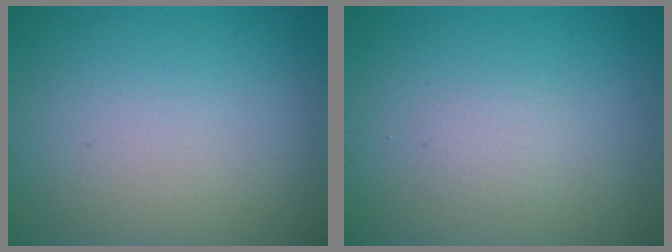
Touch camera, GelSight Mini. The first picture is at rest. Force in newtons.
{"total": 1.0, "press": 1.0, "slide": 0.0}